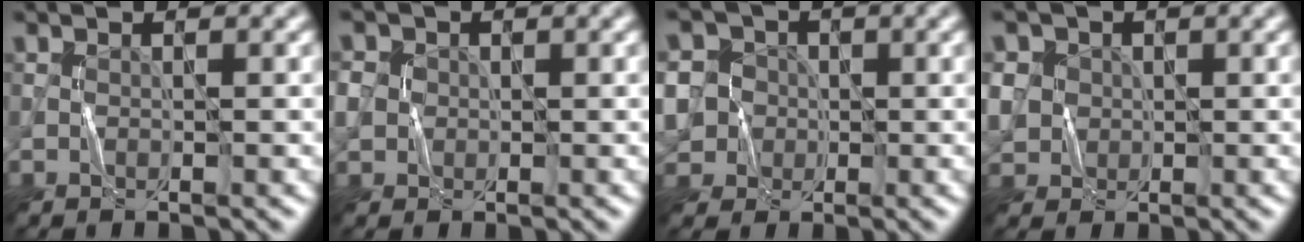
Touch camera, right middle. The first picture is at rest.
{"total": 3.2, "force": [0.0, 2.9, 1.2], "torque": [-0.036, 0.012, -0.004]}
{"total": 9.5, "force": [-1.0, 8.8, 3.3], "torque": [-0.087, 0.018, -0.052]}
{"total": 4.2, "force": [0.3, 3.9, 1.6], "torque": [-0.052, 0.014, -0.001]}